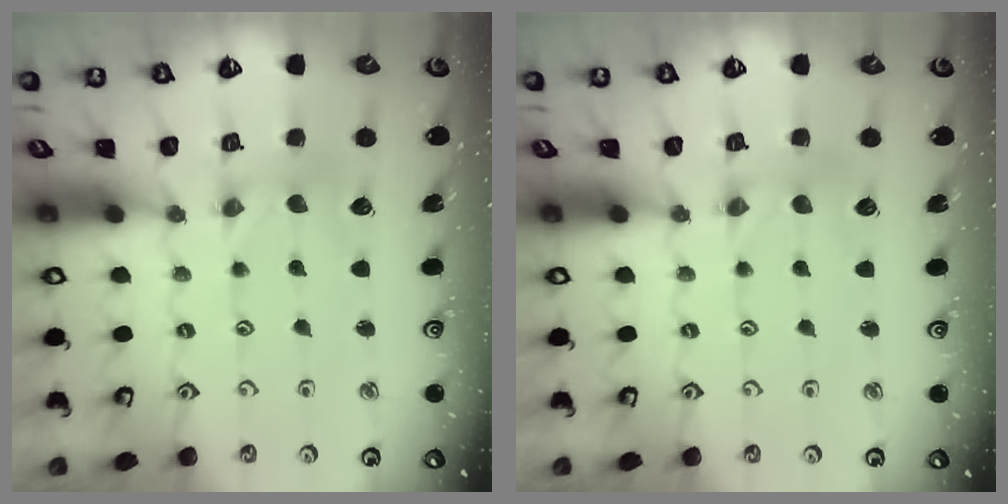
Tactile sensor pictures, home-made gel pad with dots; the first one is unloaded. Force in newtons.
{"total": 1.4, "press": 1.4, "slide": 0.2}